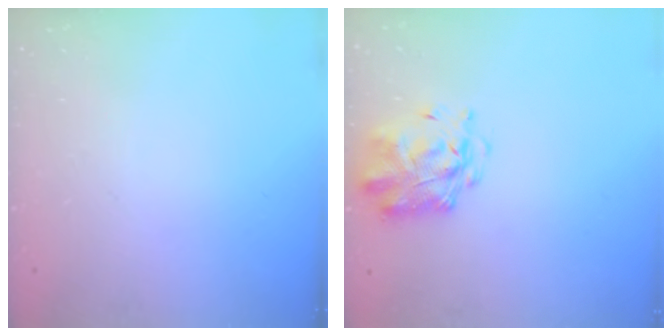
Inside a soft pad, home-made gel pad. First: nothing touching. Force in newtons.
{"total": 2.9, "press": 2.8, "slide": 0.8}